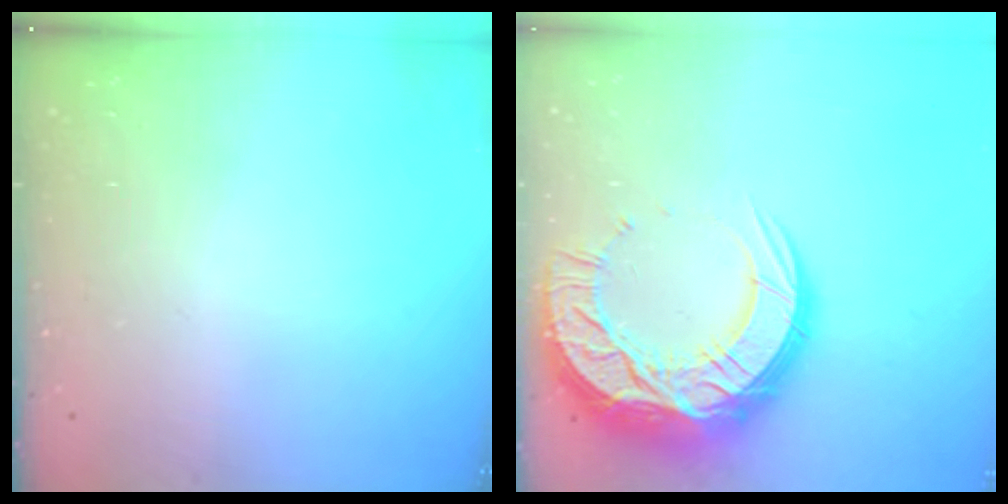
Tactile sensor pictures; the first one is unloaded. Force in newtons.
{"total": 22.3, "press": 22.2, "slide": 1.9}